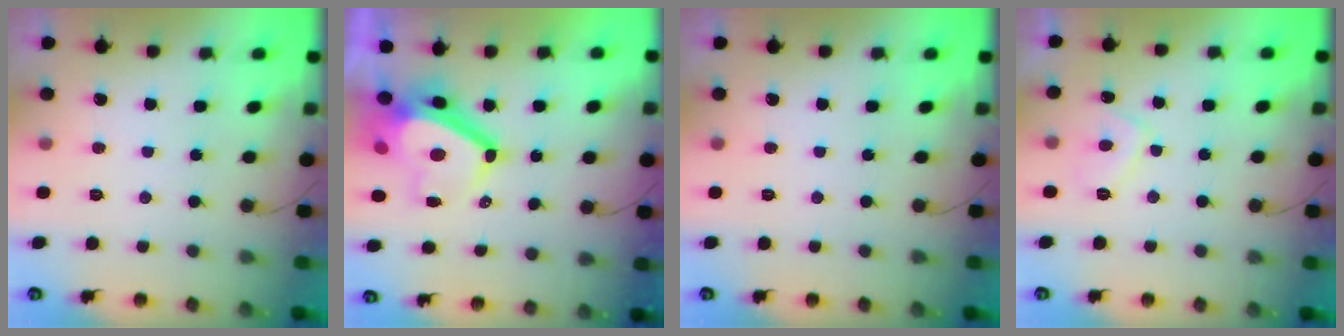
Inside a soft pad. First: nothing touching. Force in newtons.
{"total": 12.4, "press": 12.4, "slide": 1.3}
{"total": 0.0}
{"total": 4.4, "press": 4.2, "slide": 1.1}